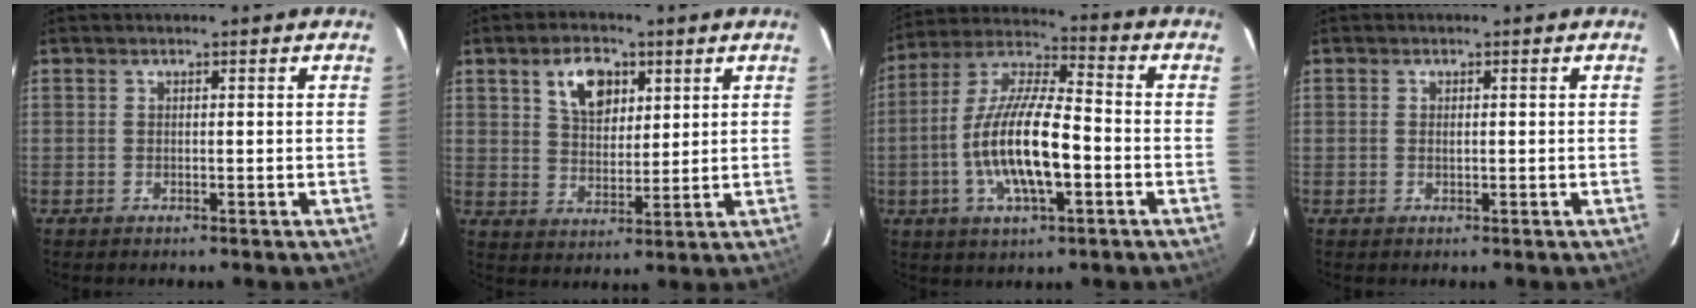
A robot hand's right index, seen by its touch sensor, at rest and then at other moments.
{"total": 8.3, "force": [3.9, 5.0, 5.4], "torque": [-0.095, 0.014, 0.073]}
{"total": 16.0, "force": [-3.8, 4.7, 14.8], "torque": [-0.295, -0.002, -0.073]}
{"total": 0.8, "force": [0.1, 0.5, 0.7], "torque": [-0.012, 0.001, 0.001]}